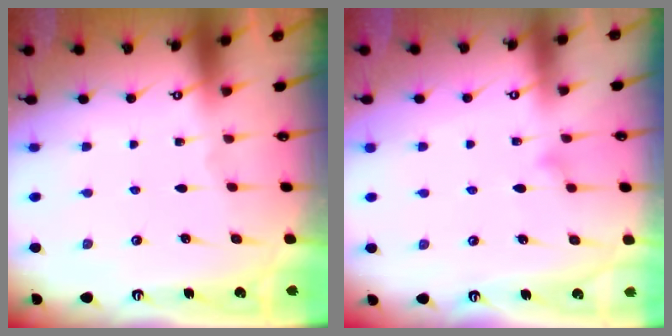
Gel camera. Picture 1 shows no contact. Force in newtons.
{"total": 9.0, "press": 9.0, "slide": 0.5}